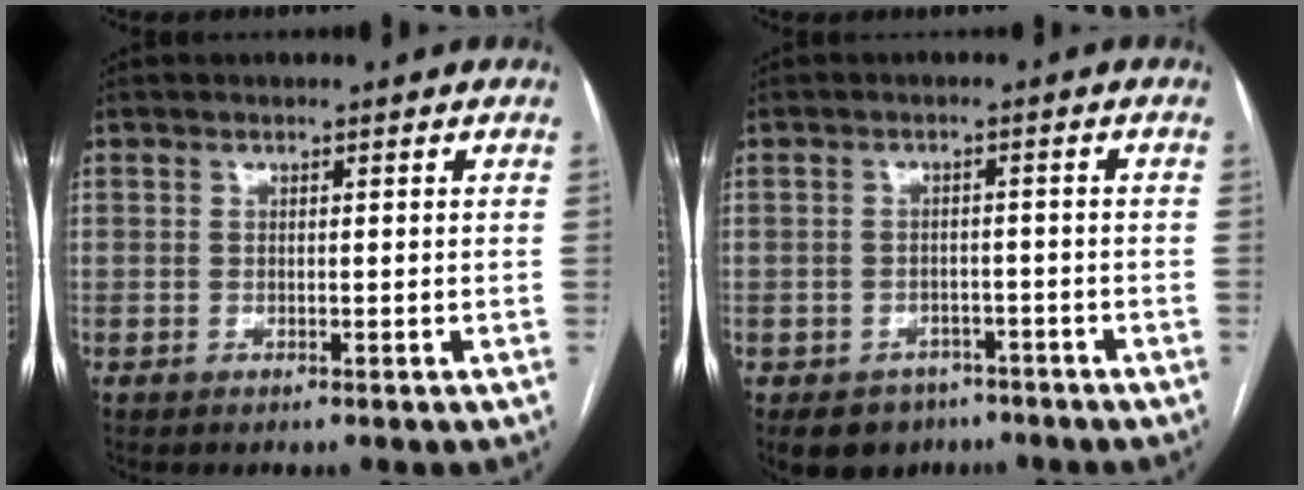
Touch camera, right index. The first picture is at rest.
{"total": 6.0, "force": [-4.1, 4.2, 1.1], "torque": [-0.012, 0.008, -0.054]}